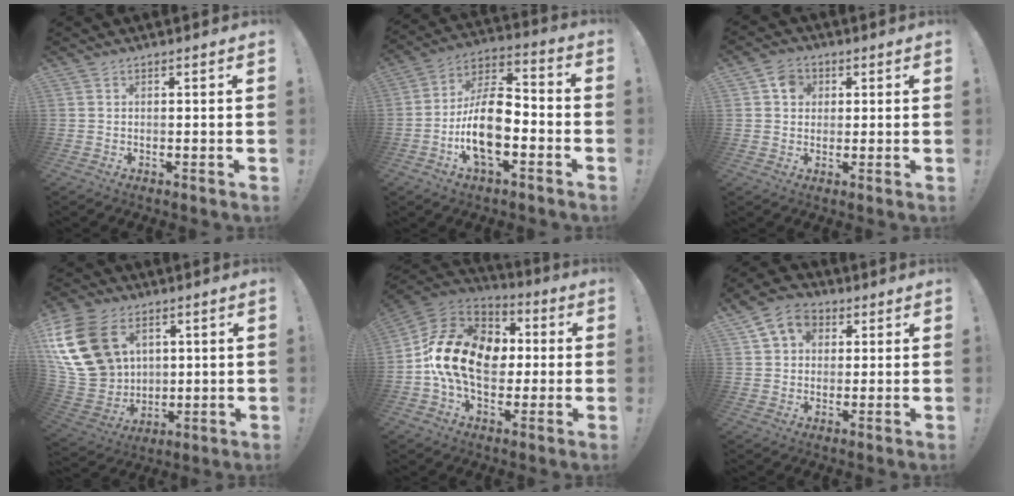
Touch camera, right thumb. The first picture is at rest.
{"total": 16.0, "force": [-4.9, 8.0, 13.0], "torque": [-0.252, 0.020, -0.082]}
{"total": 6.0, "force": [1.8, 5.2, 2.4], "torque": [-0.035, 0.007, 0.034]}
{"total": 22.4, "force": [8.1, 16.8, 12.4], "torque": [-0.257, -0.029, 0.161]}
{"total": 19.1, "force": [0.3, 14.1, 12.9], "torque": [-0.214, 0.025, 0.016]}
{"total": 10.7, "force": [4.6, 8.5, 4.7], "torque": [-0.072, -0.012, 0.091]}